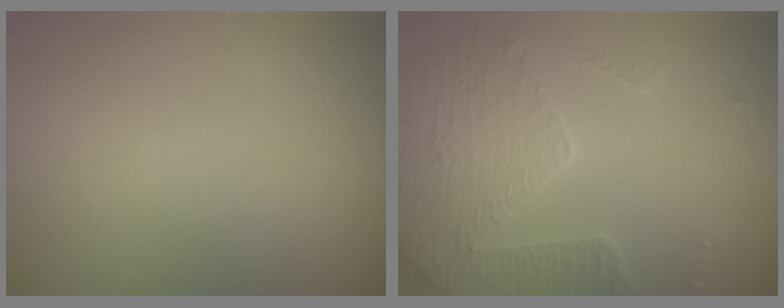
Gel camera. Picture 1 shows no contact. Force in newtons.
{"total": 3.9, "press": 3.8, "slide": 0.8}